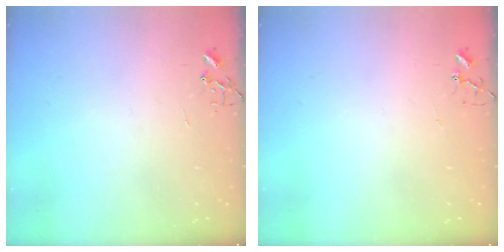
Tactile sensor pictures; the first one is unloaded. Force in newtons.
{"total": 2.9, "press": 2.9, "slide": 0.2}